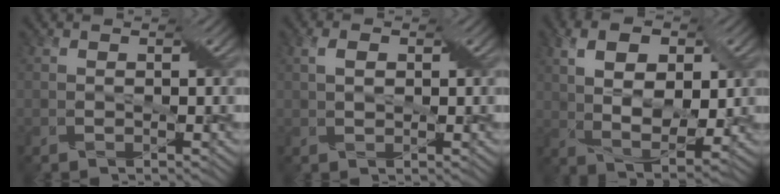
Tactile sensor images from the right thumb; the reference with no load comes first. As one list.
[{"total": 2.1, "force": [0.6, 1.2, 1.6], "torque": [-0.035, 0.004, 0.011]}, {"total": 9.3, "force": [2.5, 5.4, 7.2], "torque": [-0.145, -0.001, 0.043]}]